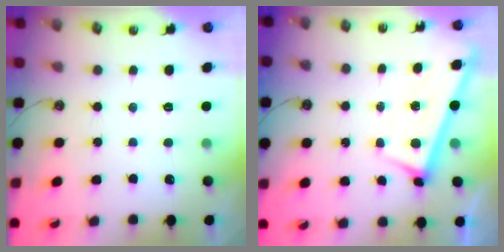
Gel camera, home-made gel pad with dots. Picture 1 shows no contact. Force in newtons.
{"total": 2.8, "press": 2.8, "slide": 0.2}